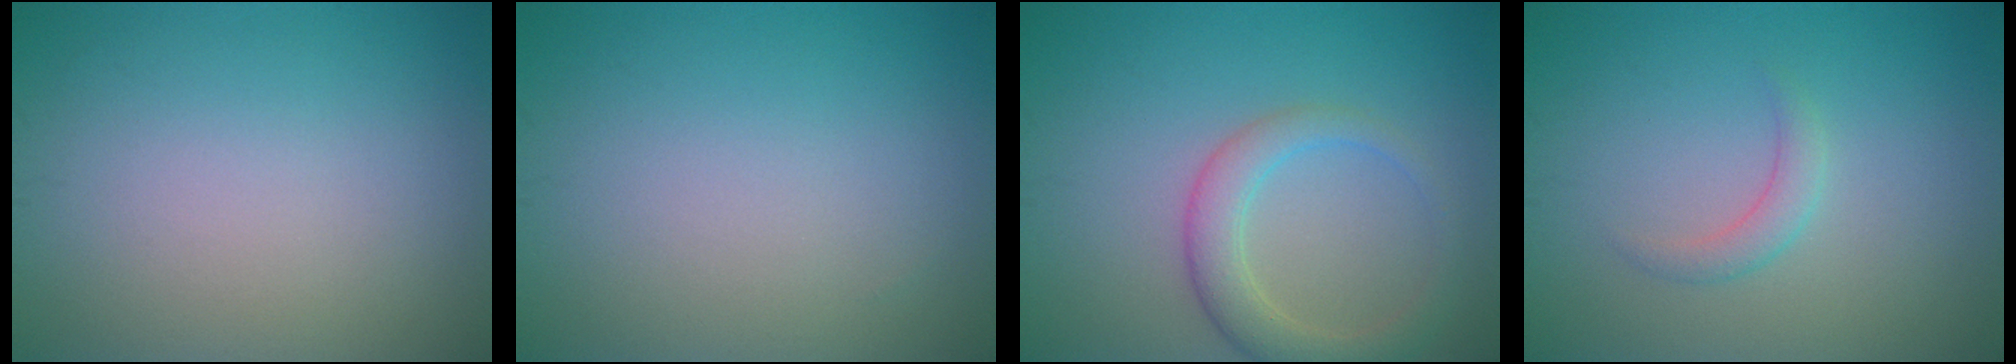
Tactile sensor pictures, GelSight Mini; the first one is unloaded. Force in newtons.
{"total": 0.0}
{"total": 3.6, "press": 3.6, "slide": 0.2}
{"total": 1.5, "press": 1.5, "slide": 0.0}